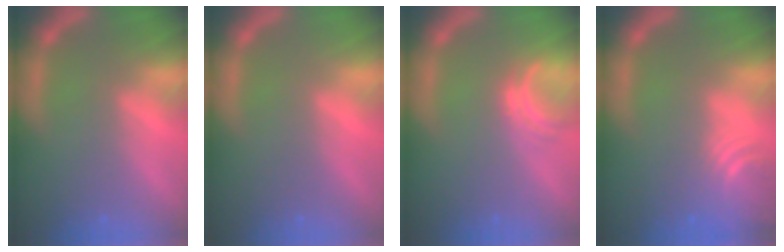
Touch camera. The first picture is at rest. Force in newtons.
{"total": 0.0}
{"total": 2.5}
{"total": 5.1}